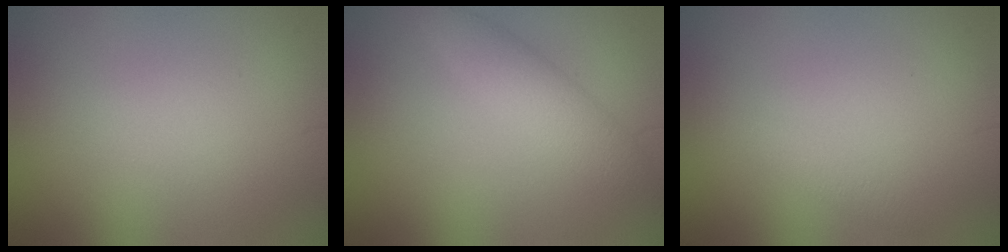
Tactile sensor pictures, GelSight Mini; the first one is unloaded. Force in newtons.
{"total": 2.4, "press": 2.4, "slide": 0.2}
{"total": 1.1, "press": 1.1, "slide": 0.0}